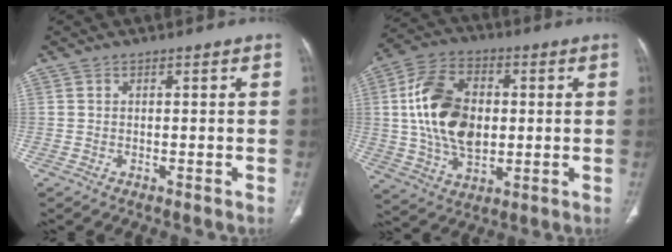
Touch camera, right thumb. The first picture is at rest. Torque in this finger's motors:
{"motor_torque": [2.32, 2.32, 1.70, 0.00, 0.23]}